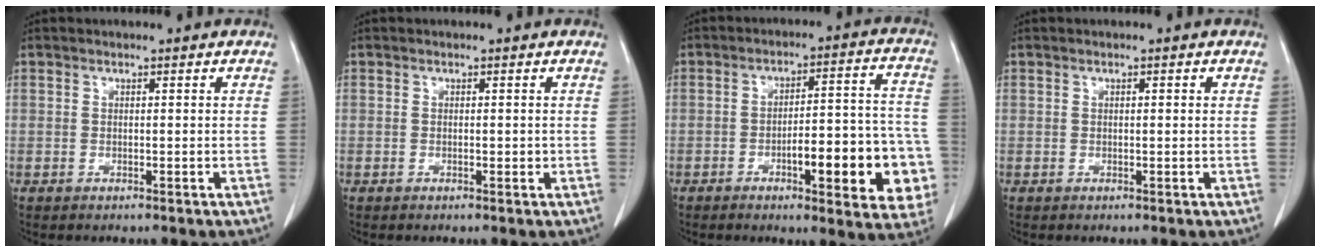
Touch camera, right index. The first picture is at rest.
{"total": 0.8, "force": [-0.1, 0.4, 0.7], "torque": [-0.013, -0.001, 0.000]}
{"total": 16.7, "force": [-5.2, 4.2, 15.3], "torque": [-0.134, 0.033, -0.055]}
{"total": 0.6, "force": [0.2, 0.1, 0.6], "torque": [-0.012, 0.001, 0.003]}